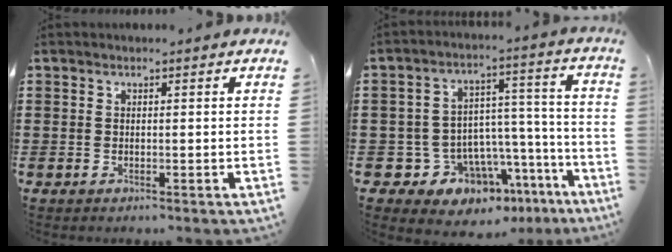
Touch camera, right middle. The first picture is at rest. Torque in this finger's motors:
{"motor_torque": [1.19, -0.95, 0.37, 0.09]}